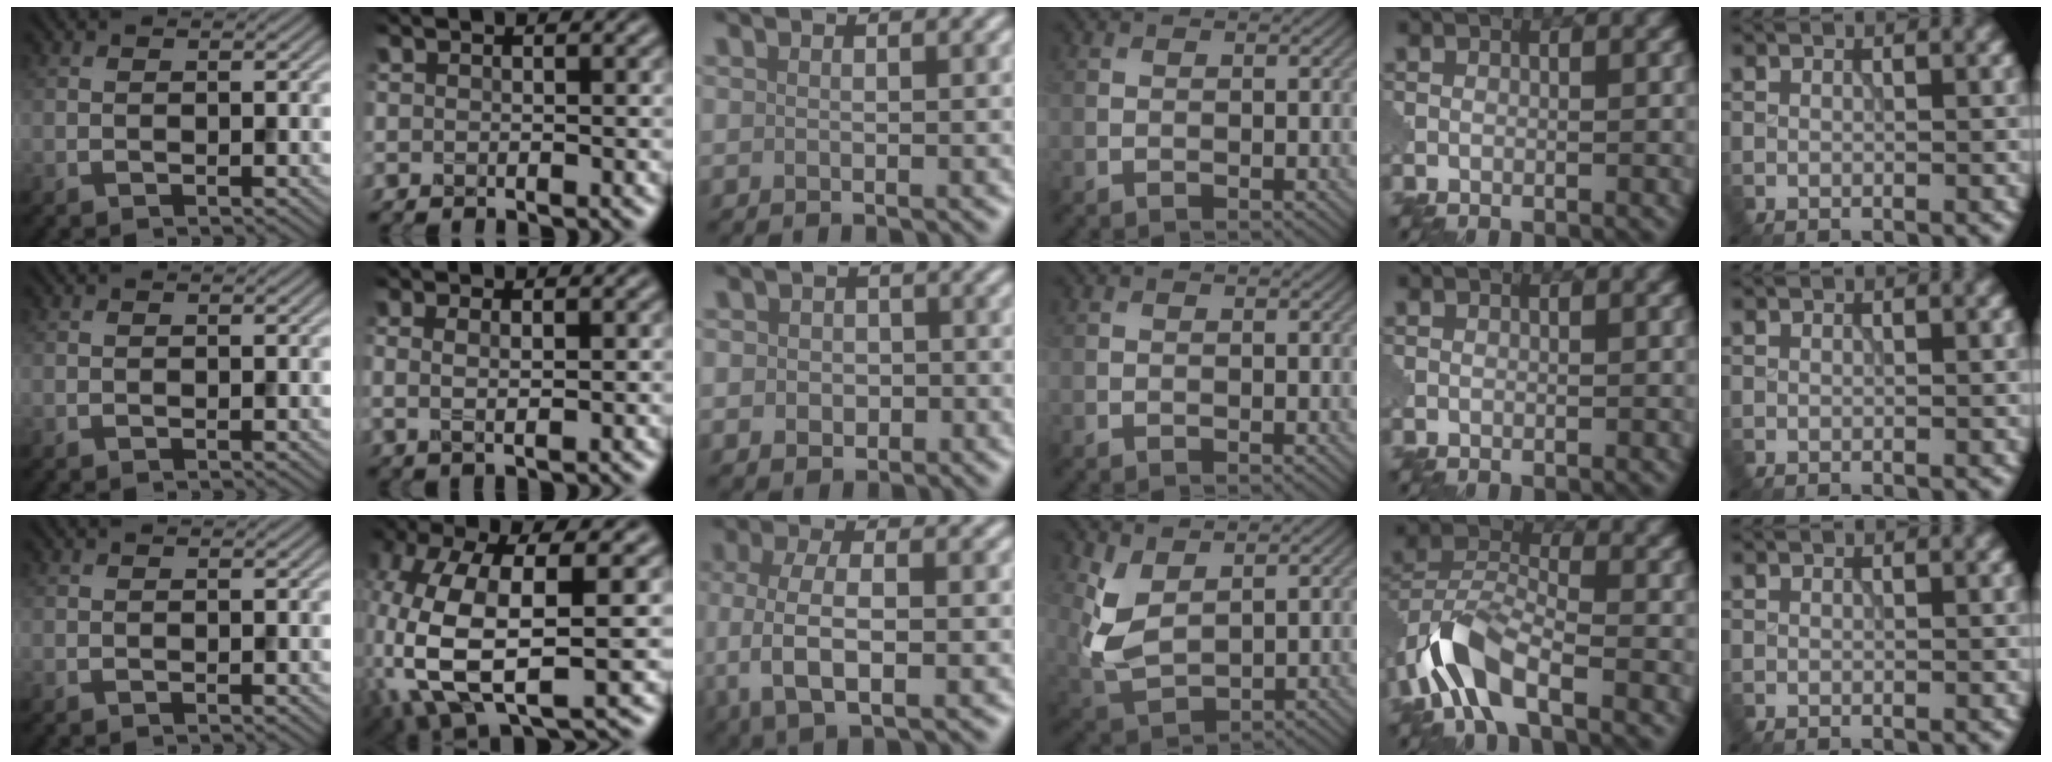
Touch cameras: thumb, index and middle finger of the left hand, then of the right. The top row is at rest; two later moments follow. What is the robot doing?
{"motion": "extract", "object": "pin"}